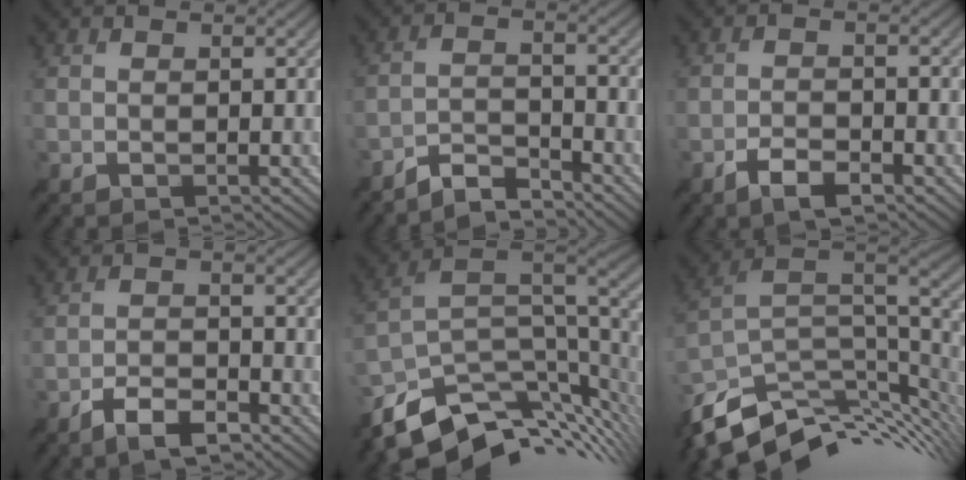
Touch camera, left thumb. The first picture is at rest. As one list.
[{"total": 4.4, "force": [-4.1, 0.7, 1.3], "torque": [-0.022, 0.001, -0.086]}, {"total": 3.6, "force": [-2.4, 1.3, 2.4], "torque": [-0.048, -0.002, -0.047]}, {"total": 4.9, "force": [-3.5, 1.6, 3.0], "torque": [-0.057, 0.000, -0.064]}, {"total": 12.0, "force": [-6.7, 5.4, 8.3], "torque": [-0.175, -0.024, -0.109]}, {"total": 11.9, "force": [-5.5, 5.9, 8.7], "torque": [-0.202, -0.023, -0.092]}]